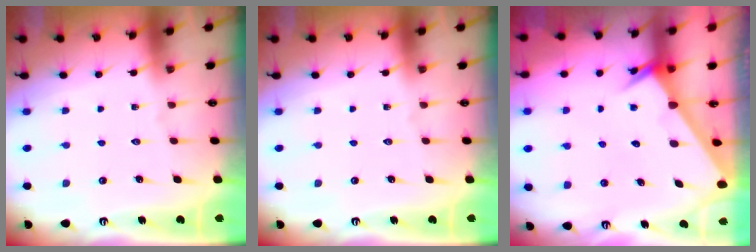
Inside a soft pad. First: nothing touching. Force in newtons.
{"total": 0.0}
{"total": 2.3, "press": 2.3, "slide": 0.1}